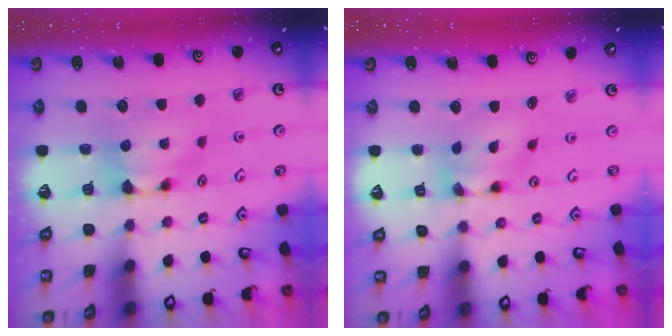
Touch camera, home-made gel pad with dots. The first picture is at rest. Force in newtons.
{"total": 4.1, "press": 3.5, "slide": 2.2}